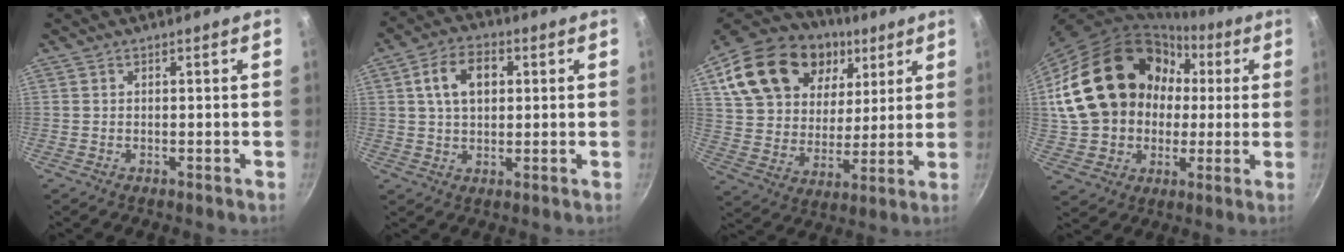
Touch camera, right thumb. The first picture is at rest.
{"total": 9.0, "force": [2.1, 5.9, 6.5], "torque": [-0.092, 0.010, 0.031]}
{"total": 26.8, "force": [11.6, 18.2, 15.9], "torque": [-0.275, -0.007, 0.208]}
{"total": 24.9, "force": [3.6, 19.8, 14.6], "torque": [-0.232, 0.052, 0.085]}